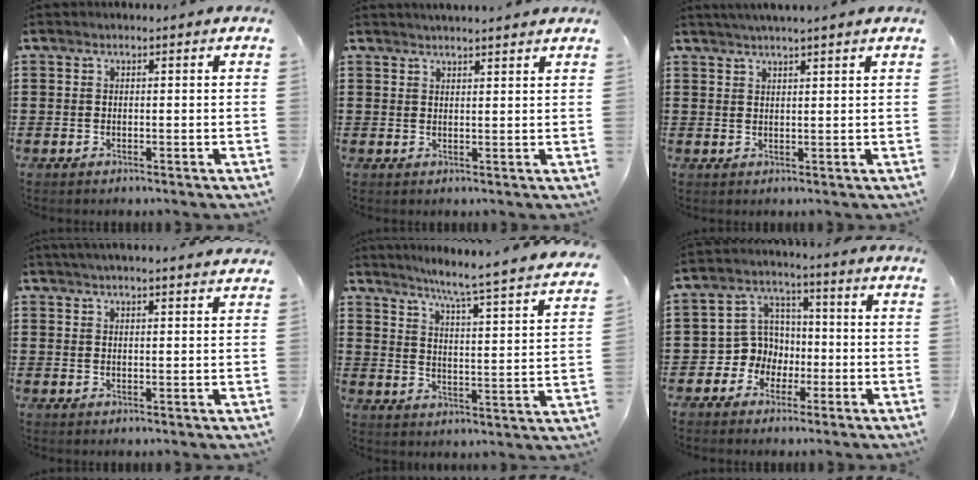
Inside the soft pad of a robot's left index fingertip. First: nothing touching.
{"total": 1.9, "force": [1.8, -0.1, 0.2], "torque": [-0.009, 0.000, 0.036]}
{"total": 2.2, "force": [2.0, -0.4, 0.7], "torque": [-0.017, 0.000, 0.038]}
{"total": 2.4, "force": [2.3, -0.4, 0.6], "torque": [-0.018, -0.004, 0.043]}
{"total": 5.3, "force": [4.5, -1.7, 2.3], "torque": [-0.056, -0.053, 0.061]}
{"total": 6.3, "force": [-1.1, 6.1, 1.3], "torque": [-0.064, 0.002, -0.025]}